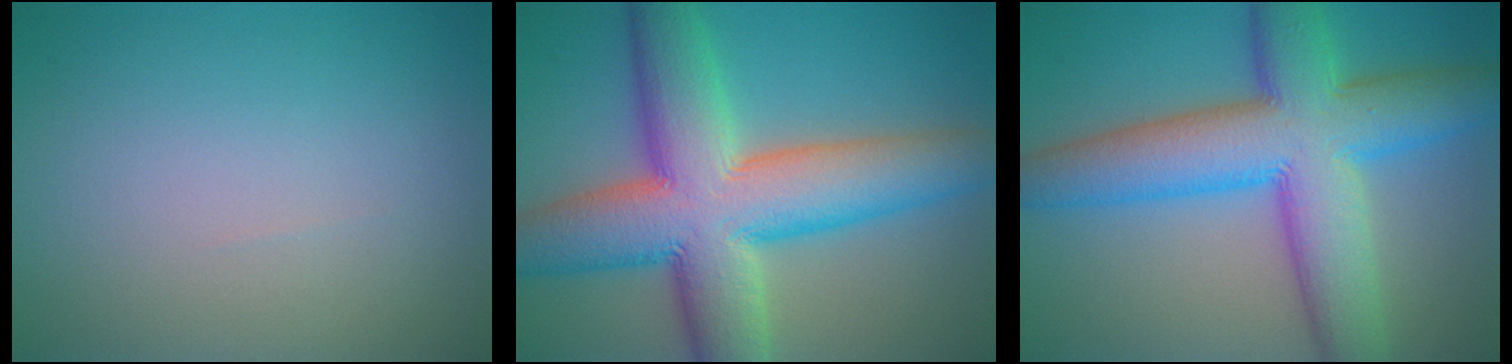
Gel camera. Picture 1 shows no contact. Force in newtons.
{"total": 13.1, "press": 13.1, "slide": 0.5}
{"total": 11.7, "press": 11.7, "slide": 0.1}